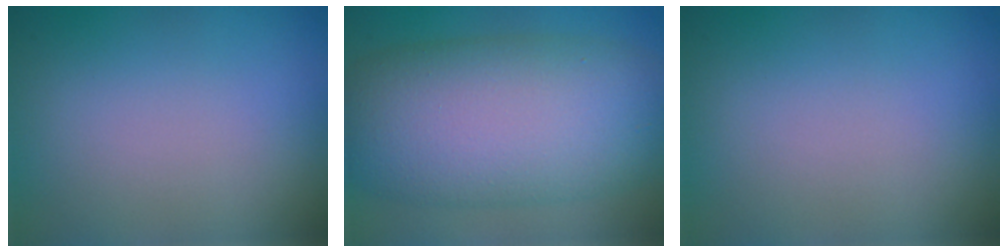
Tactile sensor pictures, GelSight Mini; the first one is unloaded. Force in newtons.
{"total": 12.5, "press": 12.5, "slide": 0.5}
{"total": 0.0}